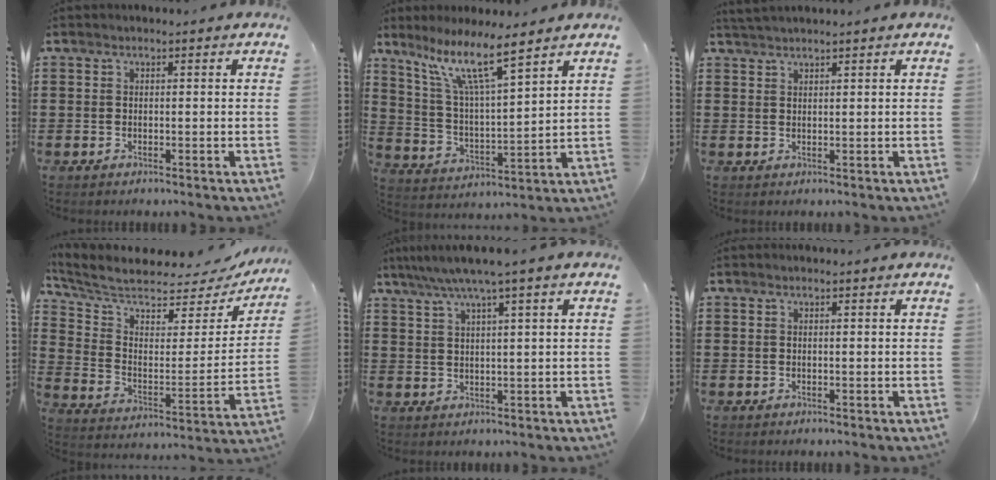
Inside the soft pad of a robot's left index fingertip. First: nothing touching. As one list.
[{"total": 9.9, "force": [7.4, 0.9, 6.4], "torque": [-0.146, -0.032, 0.130]}, {"total": 1.6, "force": [1.6, -0.2, 0.3], "torque": [-0.008, 0.000, 0.032]}, {"total": 6.5, "force": [5.4, 2.2, 2.8], "torque": [-0.084, -0.043, 0.092]}, {"total": 4.3, "force": [2.6, -0.5, 3.3], "torque": [-0.071, -0.004, 0.042]}, {"total": 0.0}]